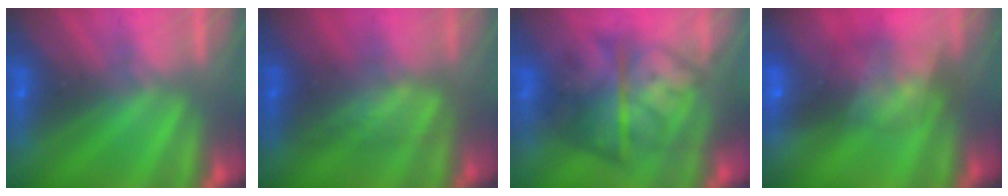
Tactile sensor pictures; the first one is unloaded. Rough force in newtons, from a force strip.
{"total": 3.4}
{"total": 9.0}
{"total": 6.9}